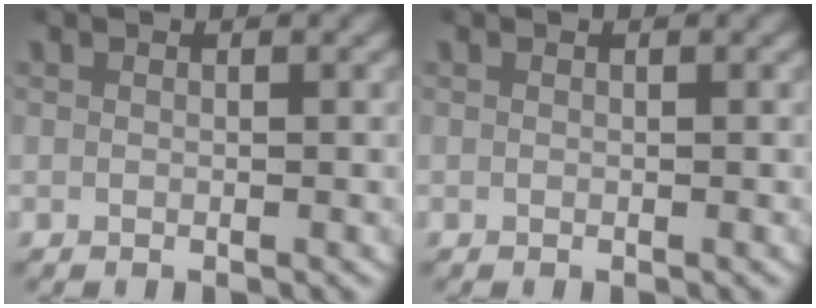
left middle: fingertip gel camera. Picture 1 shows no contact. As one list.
[{"total": 0.0}]